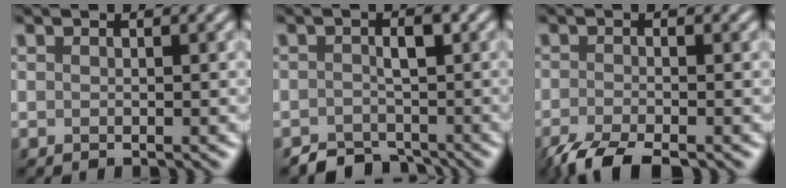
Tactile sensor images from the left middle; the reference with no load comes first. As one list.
[{"total": 2.8, "force": [-2.5, 0.9, 1.0], "torque": [-0.006, 0.007, -0.038]}, {"total": 3.8, "force": [-3.2, 0.3, 1.9], "torque": [-0.040, -0.005, -0.060]}]